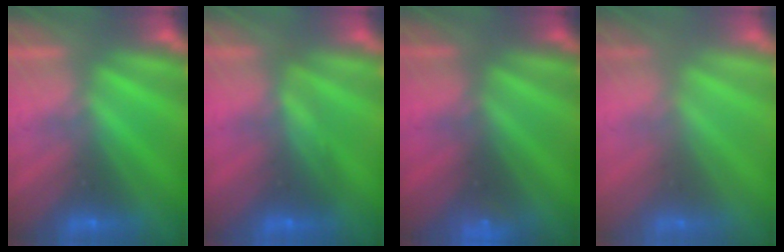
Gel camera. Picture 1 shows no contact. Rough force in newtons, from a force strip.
{"total": 1.7}
{"total": 2.4}
{"total": 2.8}